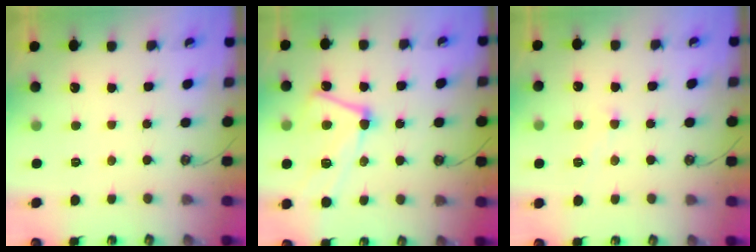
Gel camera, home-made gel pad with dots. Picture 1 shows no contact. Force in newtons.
{"total": 10.3, "press": 10.2, "slide": 1.2}
{"total": 2.1, "press": 2.1, "slide": 0.2}